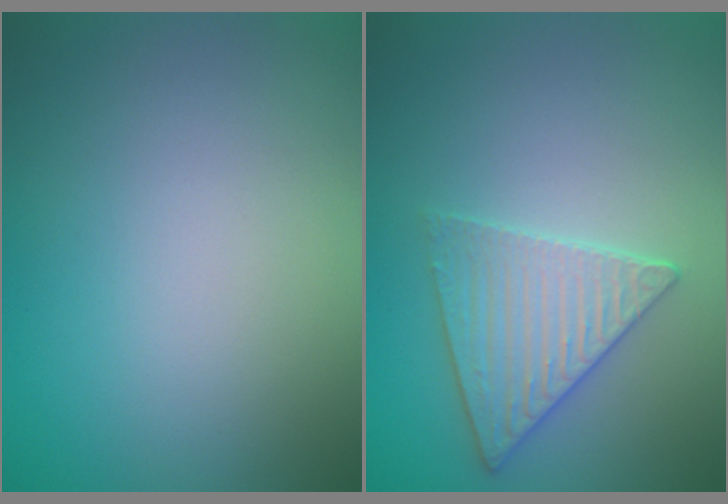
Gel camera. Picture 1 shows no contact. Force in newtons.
{"total": 3.4, "press": 3.4, "slide": 0.2}